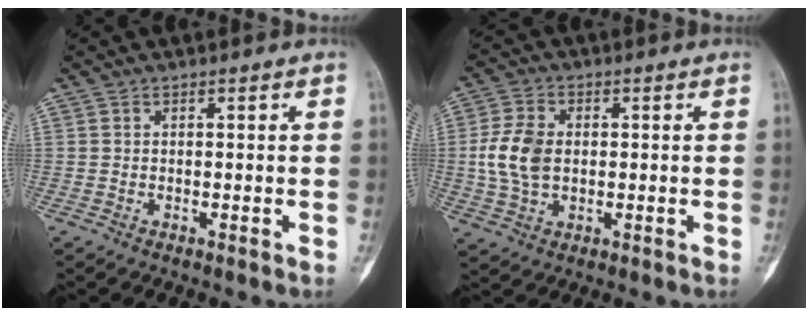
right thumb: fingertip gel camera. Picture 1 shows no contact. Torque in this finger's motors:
{"motor_torque": [0.05, 0.70, 0.08, 0.01, 0.06]}